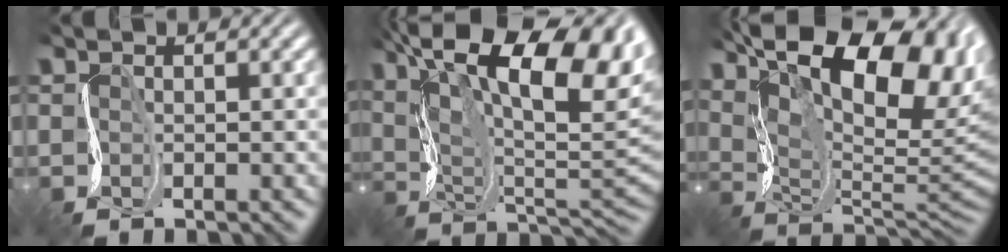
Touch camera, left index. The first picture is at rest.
{"total": 17.4, "force": [7.9, 6.6, 14.1], "torque": [-0.219, 0.042, 0.121]}
{"total": 18.1, "force": [9.1, 7.8, 13.6], "torque": [-0.209, 0.046, 0.141]}